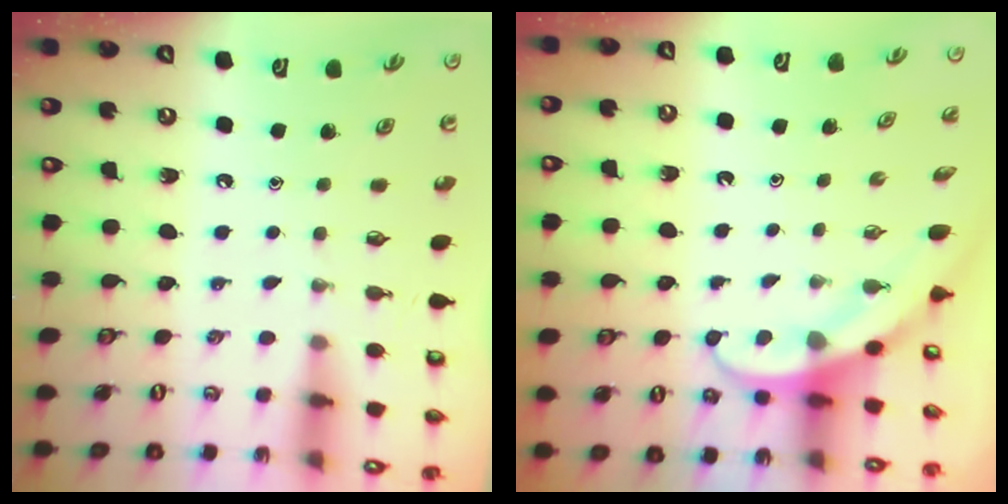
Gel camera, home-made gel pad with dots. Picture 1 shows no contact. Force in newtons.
{"total": 4.0, "press": 4.0, "slide": 0.3}